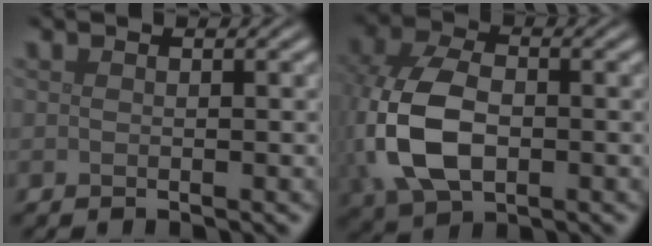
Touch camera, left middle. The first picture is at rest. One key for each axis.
{"total": 9.1, "fx": -1.0, "fy": 6.0, "fz": 6.8, "tx": -0.169, "ty": -0.006, "tz": -0.021}